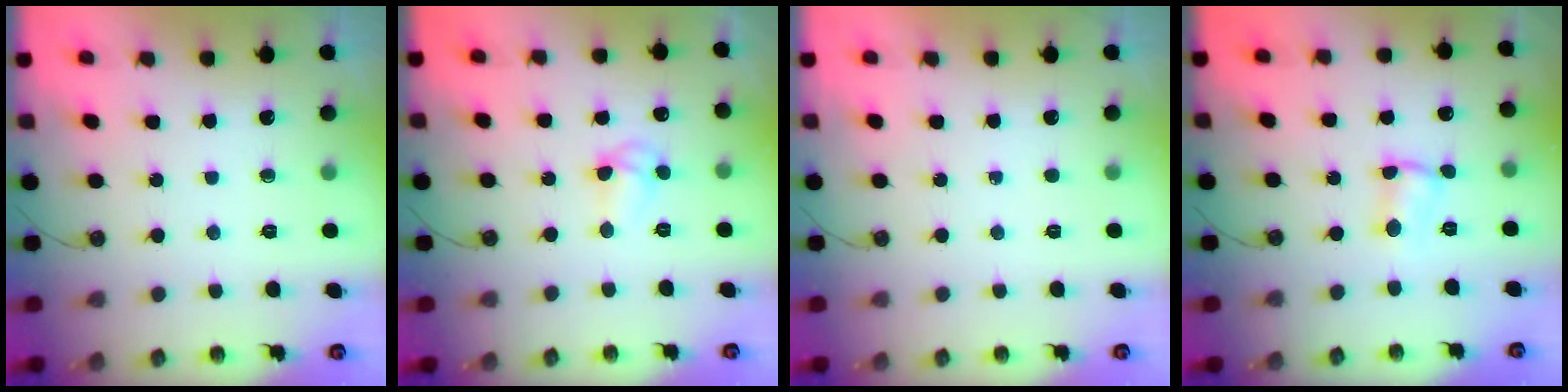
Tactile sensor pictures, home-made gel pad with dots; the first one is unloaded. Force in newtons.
{"total": 5.7, "press": 5.7, "slide": 0.4}
{"total": 0.0}
{"total": 2.5, "press": 2.5, "slide": 0.5}